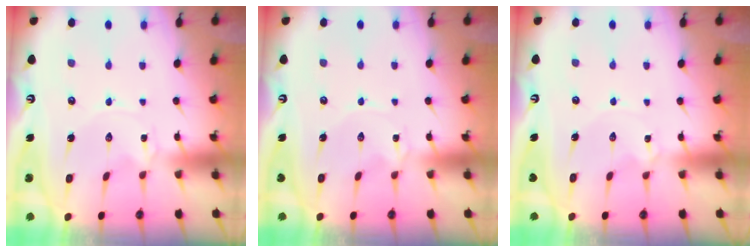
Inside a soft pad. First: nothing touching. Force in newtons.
{"total": 0.0}
{"total": 0.7, "press": 0.7, "slide": 0.1}